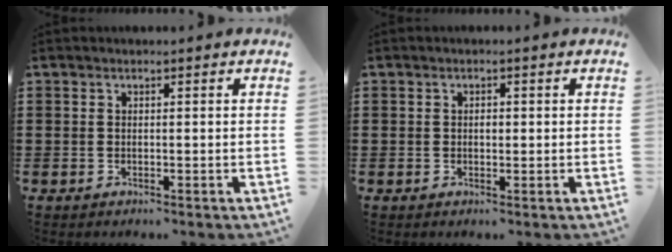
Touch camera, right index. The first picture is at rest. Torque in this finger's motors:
{"motor_torque": [0.36, 0.23, 0.01, 0.01]}